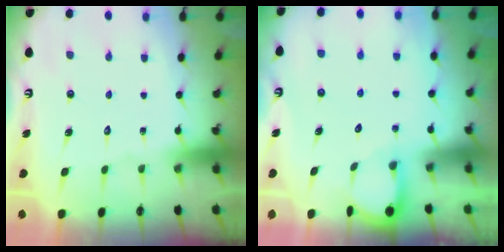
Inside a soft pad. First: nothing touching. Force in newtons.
{"total": 2.8, "press": 2.8, "slide": 0.3}